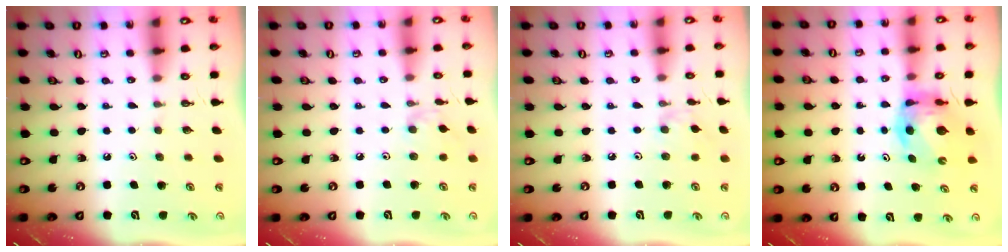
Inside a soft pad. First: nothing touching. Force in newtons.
{"total": 2.8, "press": 2.8, "slide": 0.5}
{"total": 1.4, "press": 1.4, "slide": 0.4}
{"total": 6.9, "press": 6.9, "slide": 0.6}